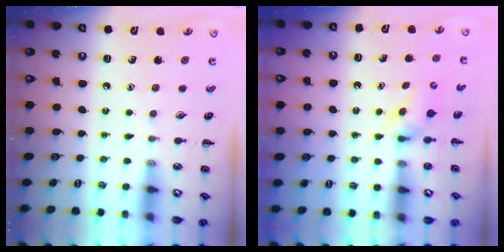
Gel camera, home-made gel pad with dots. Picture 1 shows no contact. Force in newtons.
{"total": 3.2, "press": 2.9, "slide": 1.4}